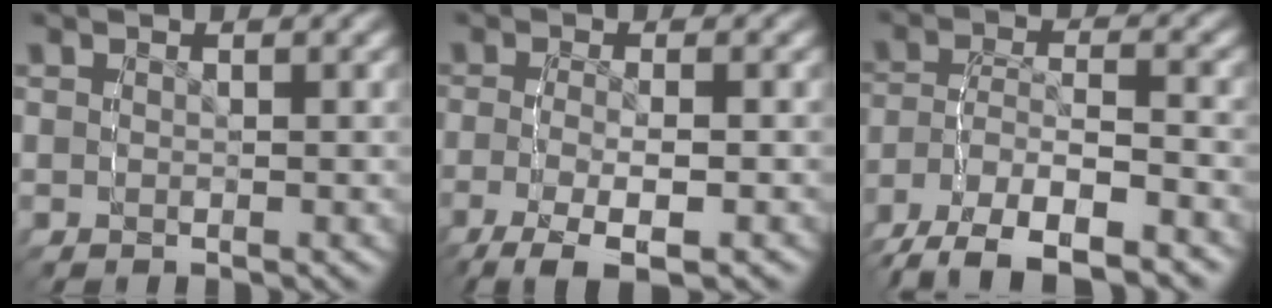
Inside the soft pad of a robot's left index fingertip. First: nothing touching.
{"total": 5.4, "force": [-3.5, 1.6, 3.9], "torque": [-0.081, -0.025, -0.040]}
{"total": 8.5, "force": [-5.6, 4.0, 4.9], "torque": [-0.101, -0.034, -0.068]}